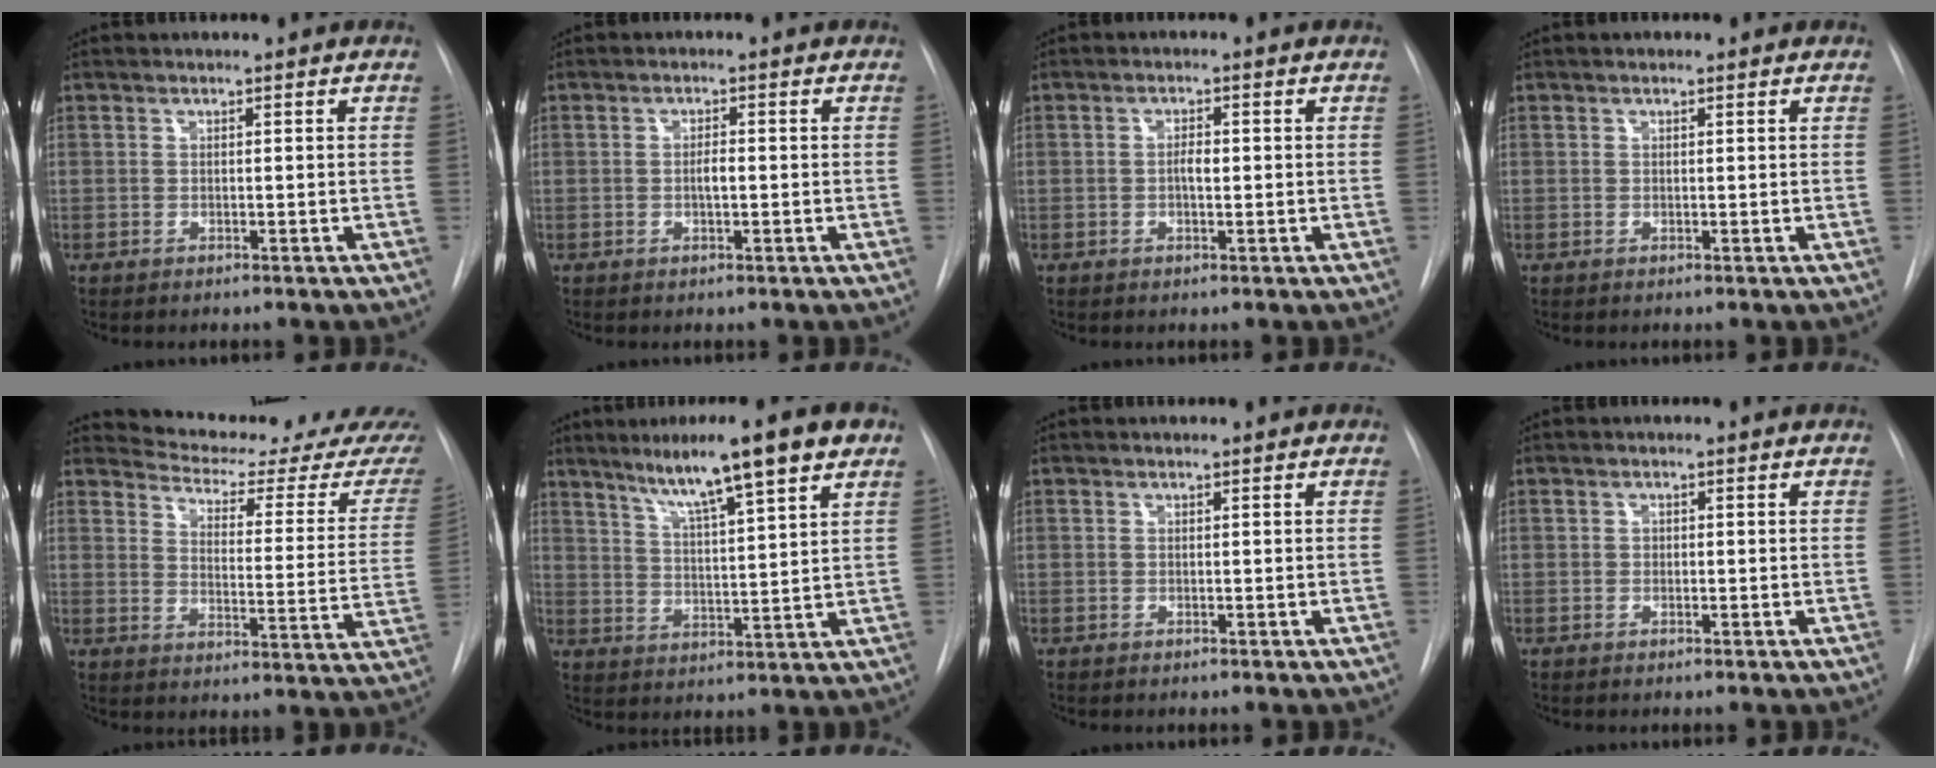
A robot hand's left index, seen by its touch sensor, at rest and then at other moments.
{"total": 1.7, "force": [-0.3, 0.5, 1.6], "torque": [-0.027, 0.002, -0.005]}
{"total": 1.9, "force": [-0.2, 0.7, 1.7], "torque": [-0.028, 0.003, -0.004]}
{"total": 0.8, "force": [0.4, 0.4, 0.6], "torque": [-0.014, 0.004, 0.003]}
{"total": 19.0, "force": [18.2, 1.7, 5.0], "torque": [-0.063, -0.086, 0.211]}
{"total": 13.1, "force": [8.6, 0.1, 9.8], "torque": [-0.150, 0.014, 0.130]}
{"total": 0.0}
{"total": 0.5, "force": [-0.1, 0.5, 0.2], "torque": [0.002, 0.002, -0.003]}